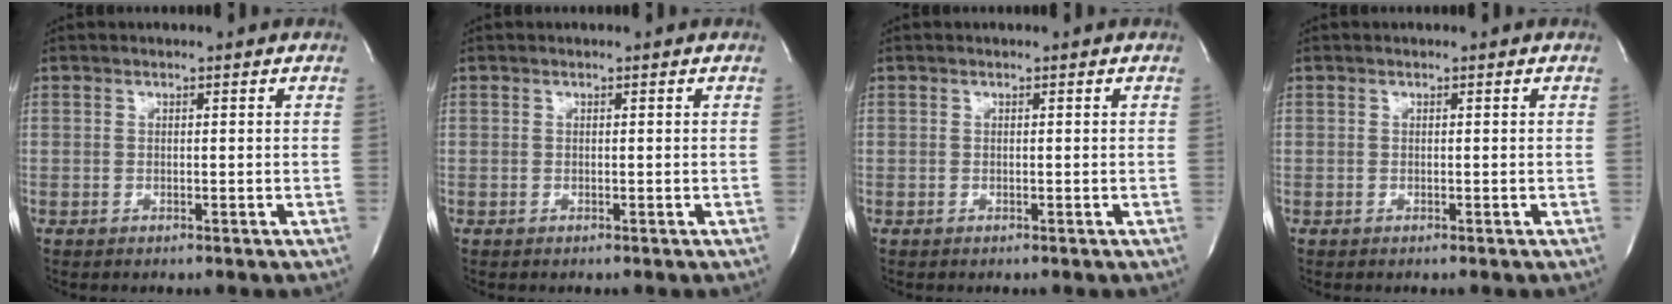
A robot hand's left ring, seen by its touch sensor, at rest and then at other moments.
{"total": 0.0}
{"total": 0.0}
{"total": 0.0}